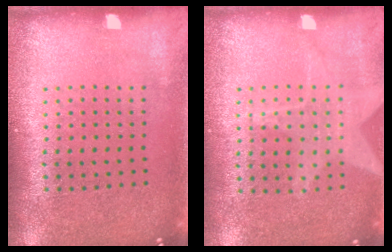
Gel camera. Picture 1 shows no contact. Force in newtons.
{"total": 1.1, "press": 0.9, "slide": 0.6}